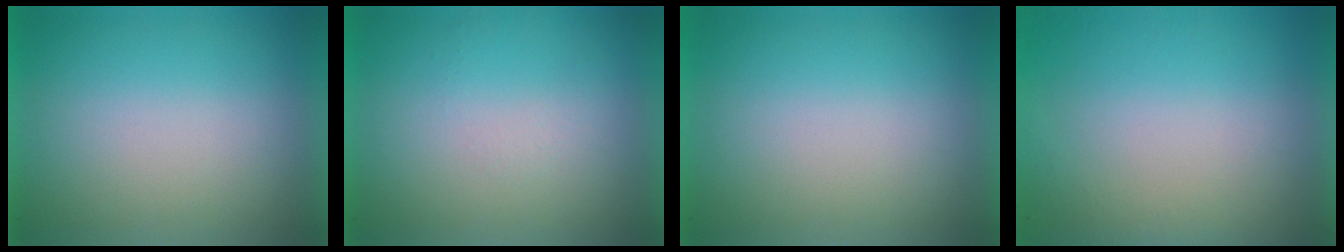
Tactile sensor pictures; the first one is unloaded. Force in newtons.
{"total": 1.1}
{"total": 0.0}
{"total": 2.8}